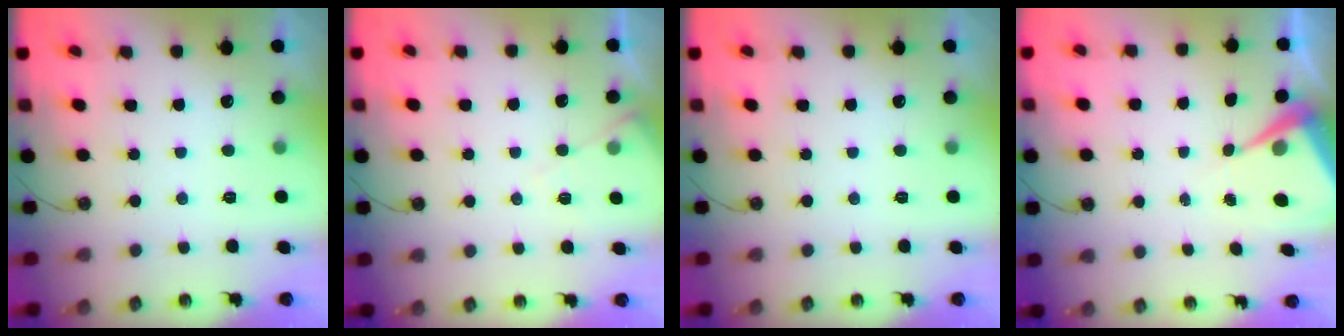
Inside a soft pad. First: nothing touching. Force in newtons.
{"total": 5.7, "press": 5.7, "slide": 0.8}
{"total": 0.0}
{"total": 7.8, "press": 7.7, "slide": 0.7}